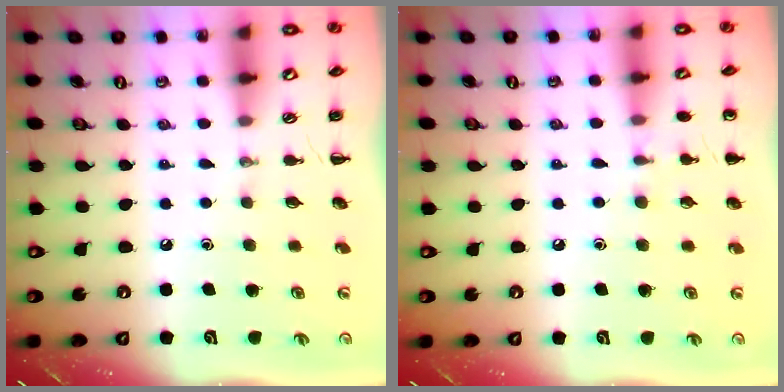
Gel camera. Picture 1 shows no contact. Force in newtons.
{"total": 5.6, "press": 5.3, "slide": 1.7}